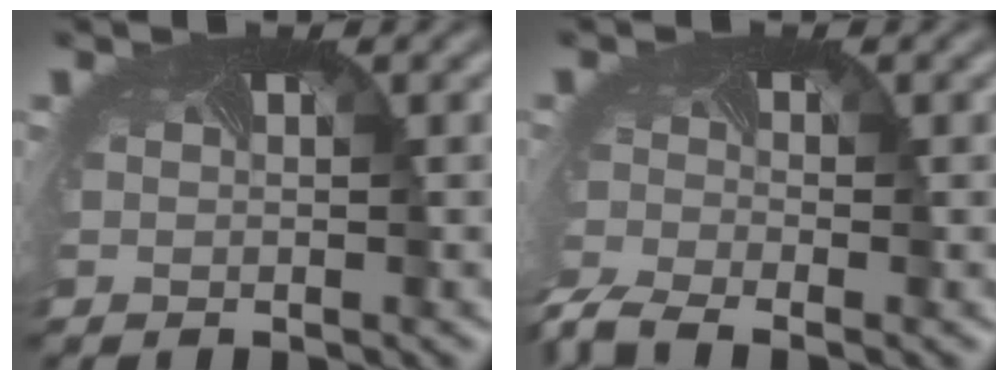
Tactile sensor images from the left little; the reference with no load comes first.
{"total": 4.9, "force": [-4.2, 1.2, 2.3], "torque": [-0.067, -0.029, -0.086]}